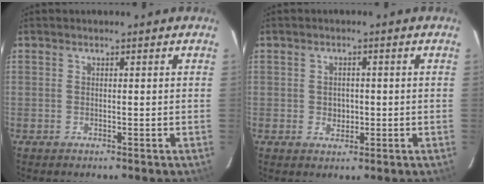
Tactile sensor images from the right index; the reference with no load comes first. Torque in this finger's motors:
{"motor_torque": [-0.02, 0.02, -0.02, 0.00]}